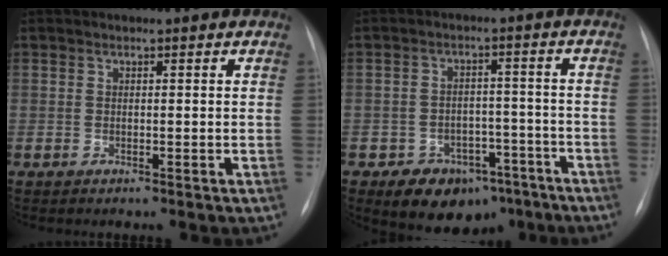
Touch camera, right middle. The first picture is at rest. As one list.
[{"total": 9.5, "force": [-6.0, 6.1, 4.2], "torque": [-0.059, 0.016, -0.083]}]